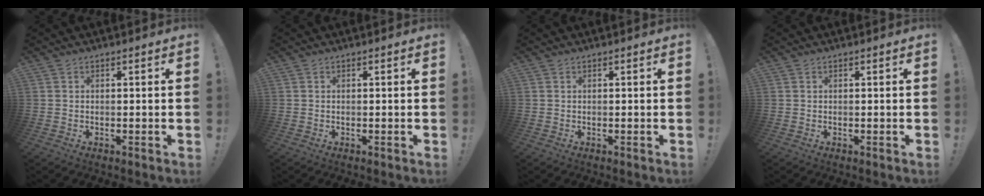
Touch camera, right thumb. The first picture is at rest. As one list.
[{"total": 0.0}, {"total": 0.0}, {"total": 0.0}]